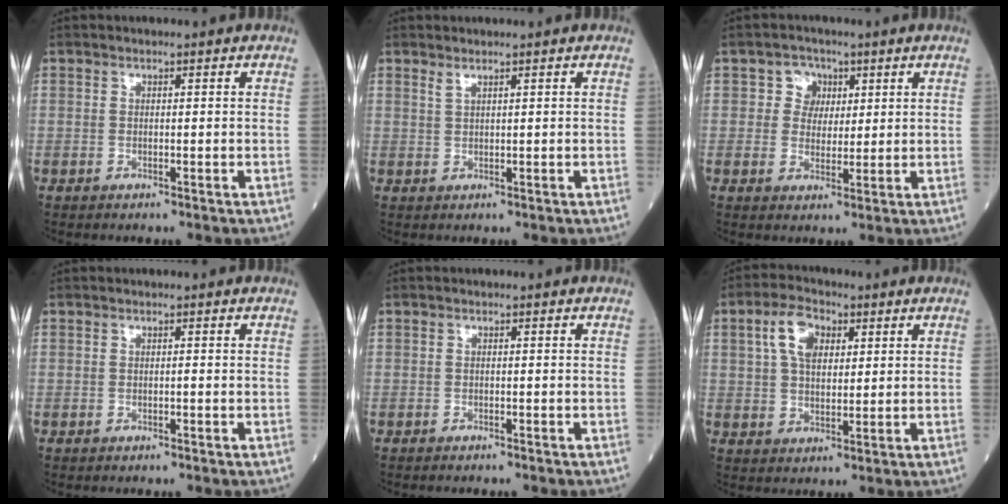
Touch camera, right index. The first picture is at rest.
{"total": 0.8, "force": [0.6, -0.1, 0.4], "torque": [-0.013, 0.001, 0.015]}
{"total": 3.8, "force": [1.2, 3.4, 0.9], "torque": [-0.011, 0.011, 0.017]}
{"total": 0.0}
{"total": 1.7, "force": [-1.6, 0.3, 0.6], "torque": [-0.010, -0.002, -0.019]}
{"total": 6.6, "force": [2.4, 3.7, 4.9], "torque": [-0.101, 0.018, 0.045]}